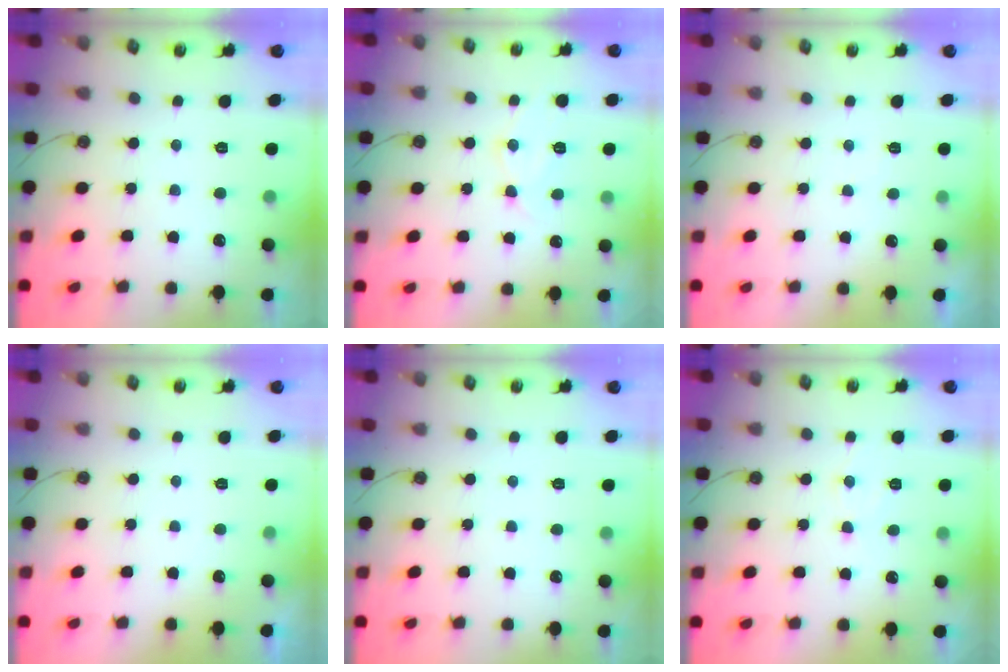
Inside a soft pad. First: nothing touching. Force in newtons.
{"total": 11.0, "press": 11.0, "slide": 0.8}
{"total": 1.8, "press": 1.8, "slide": 0.4}
{"total": 0.0}
{"total": 2.2, "press": 2.1, "slide": 0.3}
{"total": 6.1, "press": 6.1, "slide": 0.5}